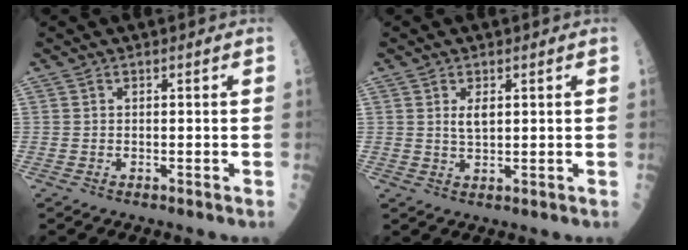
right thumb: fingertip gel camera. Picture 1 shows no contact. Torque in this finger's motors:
{"motor_torque": [0.36, 0.19, 0.21, -0.06, 0.00]}